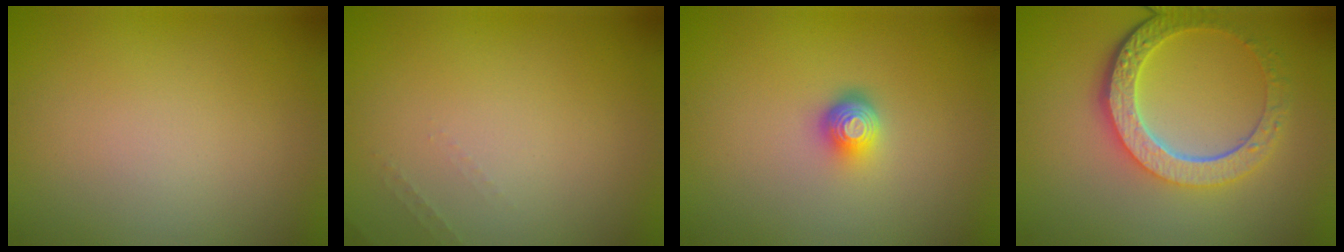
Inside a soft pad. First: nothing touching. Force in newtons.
{"total": 0.6, "press": 0.6, "slide": 0.2}
{"total": 2.3, "press": 1.5, "slide": 1.7}
{"total": 6.0, "press": 4.4, "slide": 4.0}